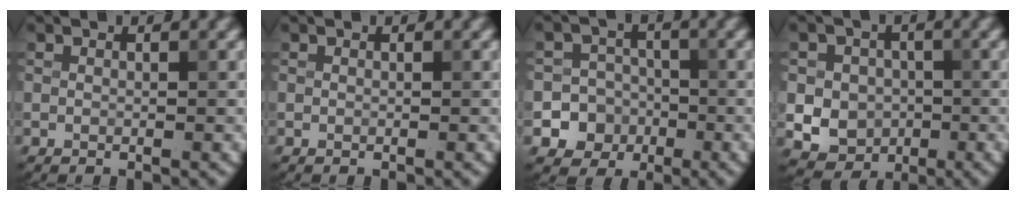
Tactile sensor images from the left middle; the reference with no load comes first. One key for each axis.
{"total": 0.0}
{"total": 7.4, "fx": -2.9, "fy": 6.7, "fz": 0.9, "tx": 0.000, "ty": -0.007, "tz": -0.064}
{"total": 6.6, "fx": -0.7, "fy": 6.1, "fz": 2.5, "tx": -0.028, "ty": 0.019, "tz": -0.039}